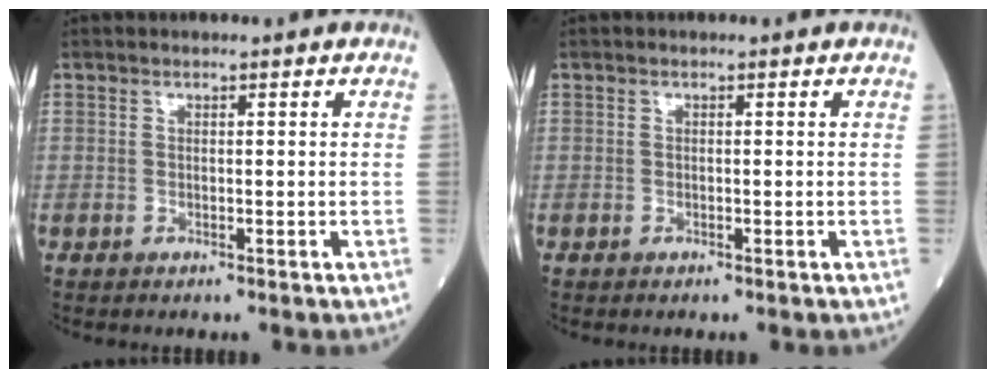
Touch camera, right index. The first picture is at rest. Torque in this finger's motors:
{"motor_torque": [0.01, 0.01, 0.00, -0.01]}